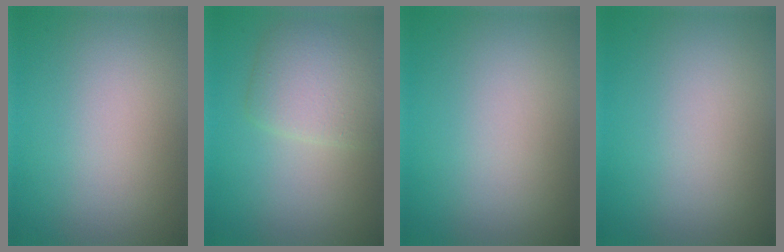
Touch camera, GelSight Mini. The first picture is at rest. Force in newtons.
{"total": 3.7, "press": 3.6, "slide": 0.1}
{"total": 0.0}
{"total": 0.0}